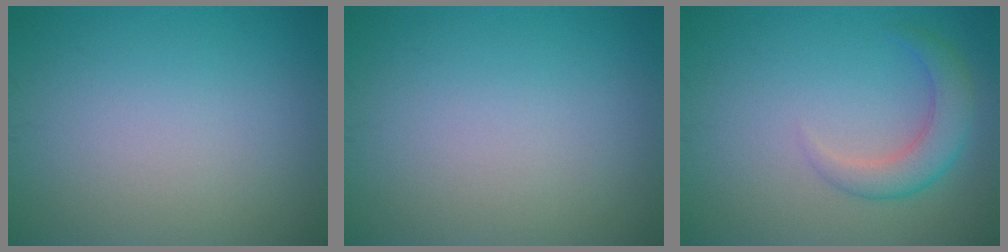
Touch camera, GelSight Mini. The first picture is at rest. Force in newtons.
{"total": 0.0}
{"total": 3.3, "press": 3.3, "slide": 0.2}